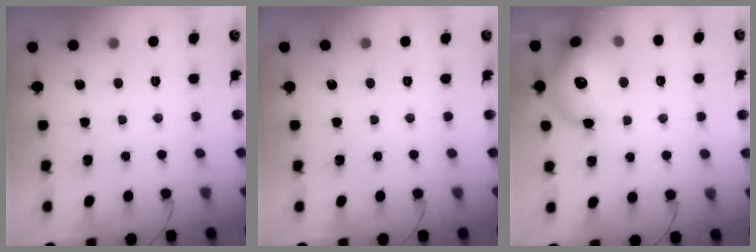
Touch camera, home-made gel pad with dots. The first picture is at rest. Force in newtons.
{"total": 0.0}
{"total": 17.8, "press": 17.6, "slide": 2.1}